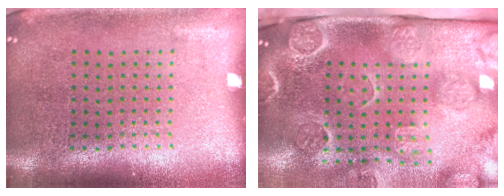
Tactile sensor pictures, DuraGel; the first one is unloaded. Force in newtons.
{"total": 4.7, "press": 3.6, "slide": 3.0}